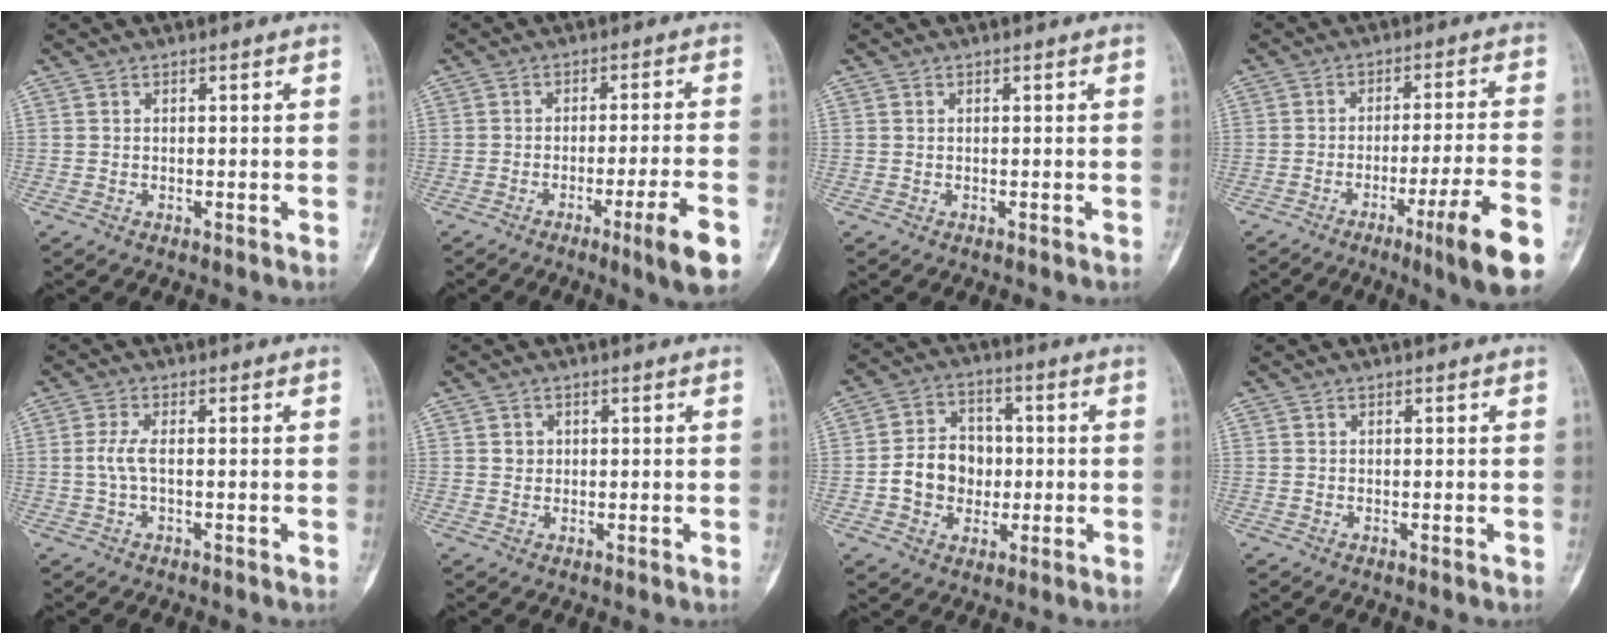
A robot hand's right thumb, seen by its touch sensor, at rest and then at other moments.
{"total": 9.2, "force": [-4.5, 0.3, 8.1], "torque": [-0.114, 0.008, -0.063]}
{"total": 0.0}
{"total": 13.4, "force": [-6.6, 0.7, 11.7], "torque": [-0.171, 0.010, -0.094]}
{"total": 2.9, "force": [-0.2, 0.9, 2.8], "torque": [-0.072, 0.001, -0.006]}
{"total": 1.5, "force": [0.4, 1.4, 0.5], "torque": [0.001, 0.002, 0.004]}
{"total": 10.2, "force": [-1.1, 8.5, 5.6], "torque": [-0.058, 0.023, -0.023]}
{"total": 0.0}